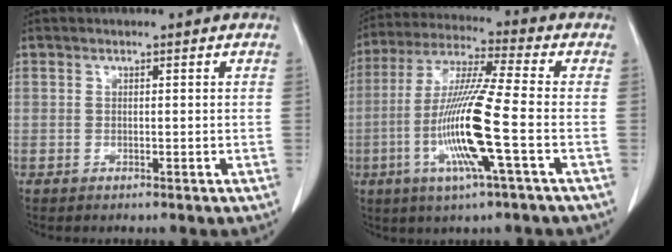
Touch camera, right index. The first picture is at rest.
{"total": 13.9, "force": [-3.6, -0.5, 13.5], "torque": [-0.277, -0.012, -0.077]}